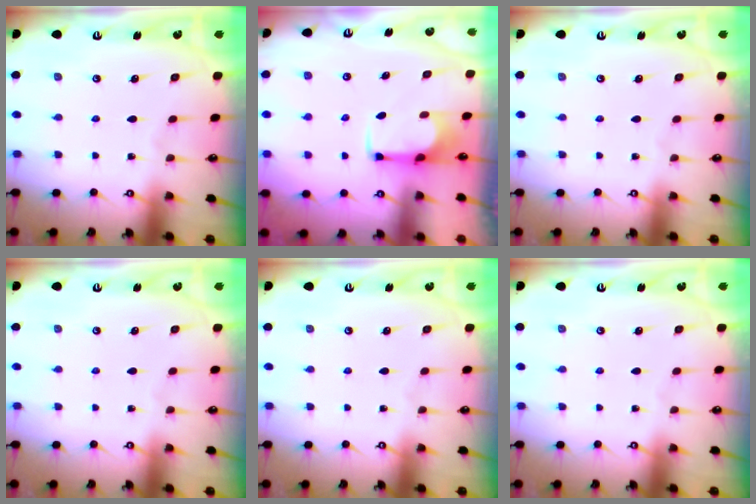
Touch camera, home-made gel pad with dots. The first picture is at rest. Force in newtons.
{"total": 2.7, "press": 2.5, "slide": 1.1}
{"total": 0.0}
{"total": 0.0}
{"total": 0.0}
{"total": 0.0}